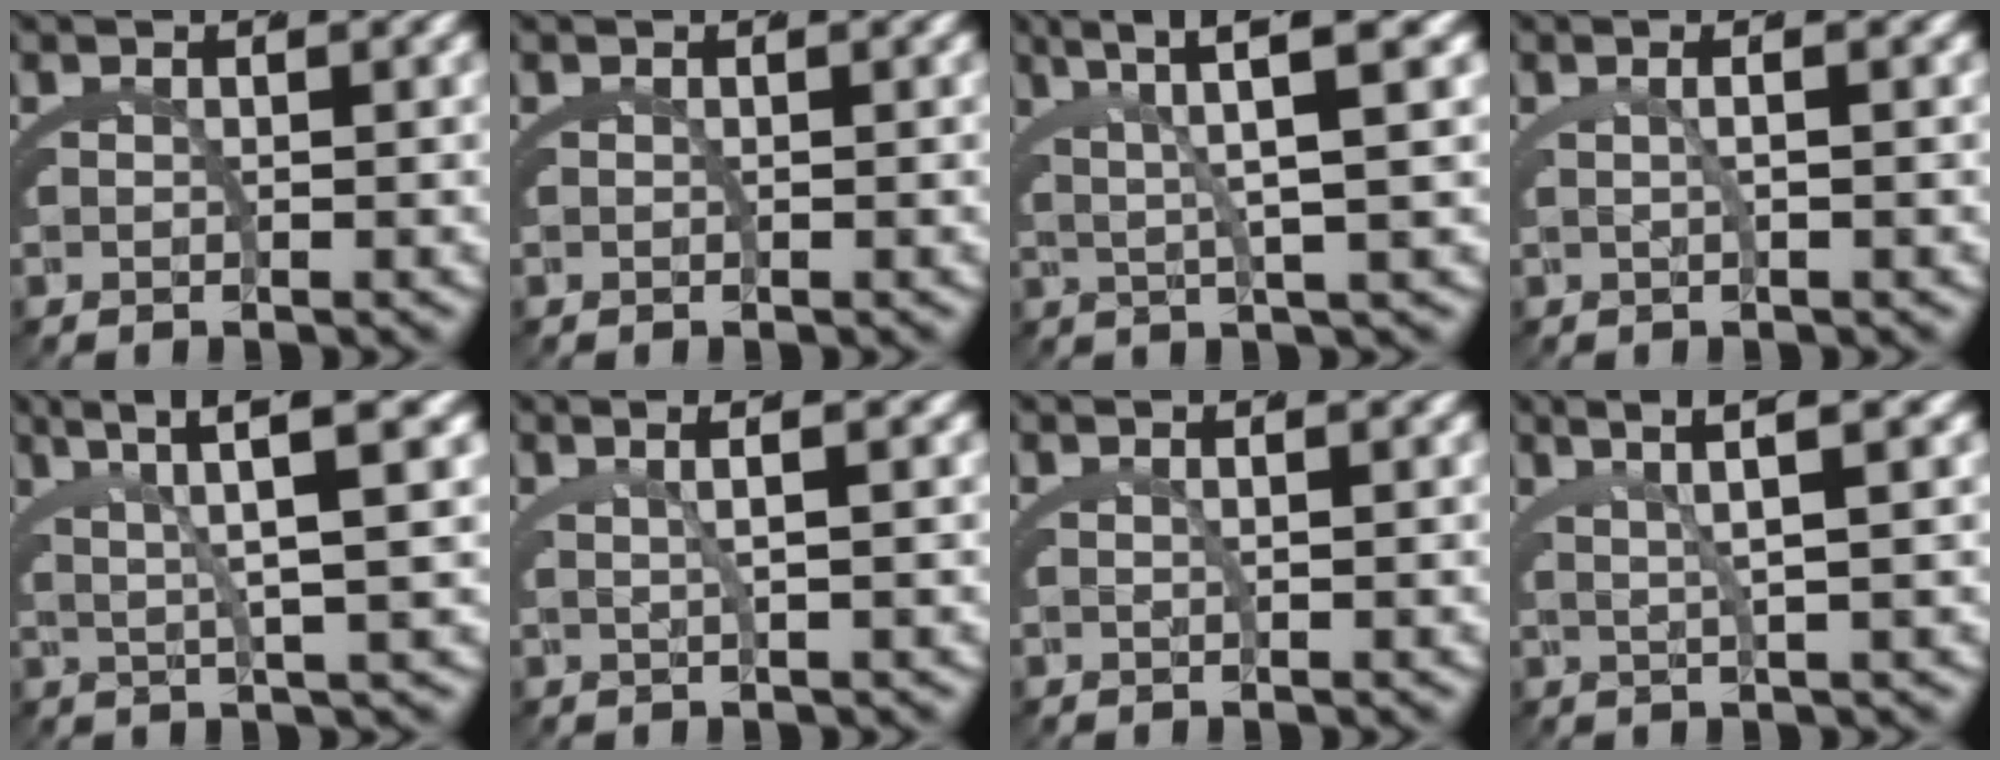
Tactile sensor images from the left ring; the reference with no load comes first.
{"total": 0.0}
{"total": 6.3, "force": [3.6, -0.3, 5.1], "torque": [-0.072, 0.013, 0.057]}
{"total": 1.6, "force": [0.3, -0.6, 1.4], "torque": [-0.015, 0.006, 0.007]}
{"total": 6.5, "force": [3.8, -0.3, 5.2], "torque": [-0.072, 0.014, 0.060]}
{"total": 2.9, "force": [1.6, -0.3, 2.5], "torque": [-0.016, 0.016, 0.023]}
{"total": 1.0, "force": [0.3, -0.7, 0.6], "torque": [-0.009, 0.003, 0.007]}
{"total": 5.1, "force": [3.5, -0.2, 3.6], "torque": [-0.037, 0.024, 0.053]}